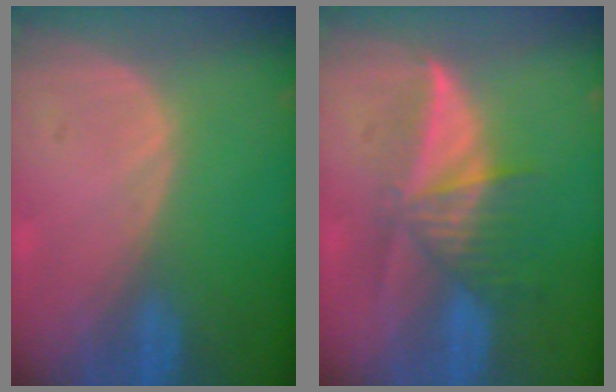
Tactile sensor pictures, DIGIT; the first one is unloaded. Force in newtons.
{"total": 6.1, "press": 6.0, "slide": 1.2}